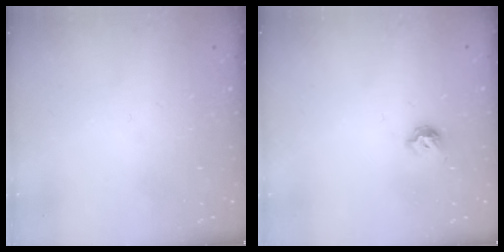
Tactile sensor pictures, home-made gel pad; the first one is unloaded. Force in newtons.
{"total": 5.3, "press": 5.2, "slide": 1.2}